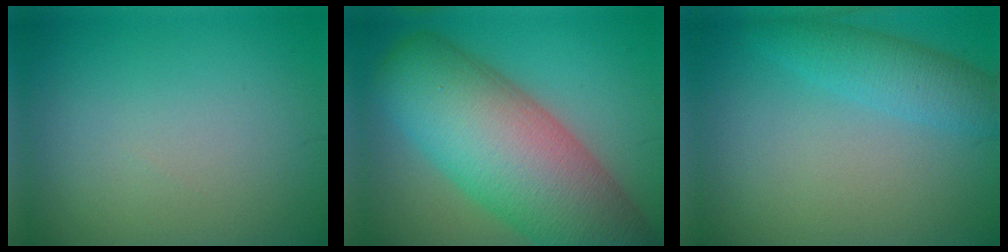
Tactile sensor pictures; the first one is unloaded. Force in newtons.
{"total": 13.9, "press": 13.9, "slide": 0.7}
{"total": 3.6, "press": 3.6, "slide": 0.1}